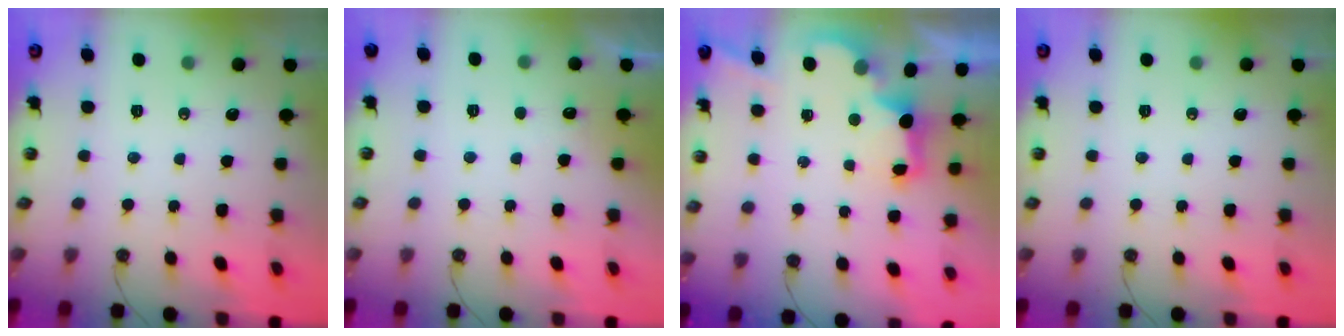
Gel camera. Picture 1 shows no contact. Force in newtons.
{"total": 2.7, "press": 2.5, "slide": 1.0}
{"total": 2.9, "press": 2.8, "slide": 0.9}
{"total": 0.0}